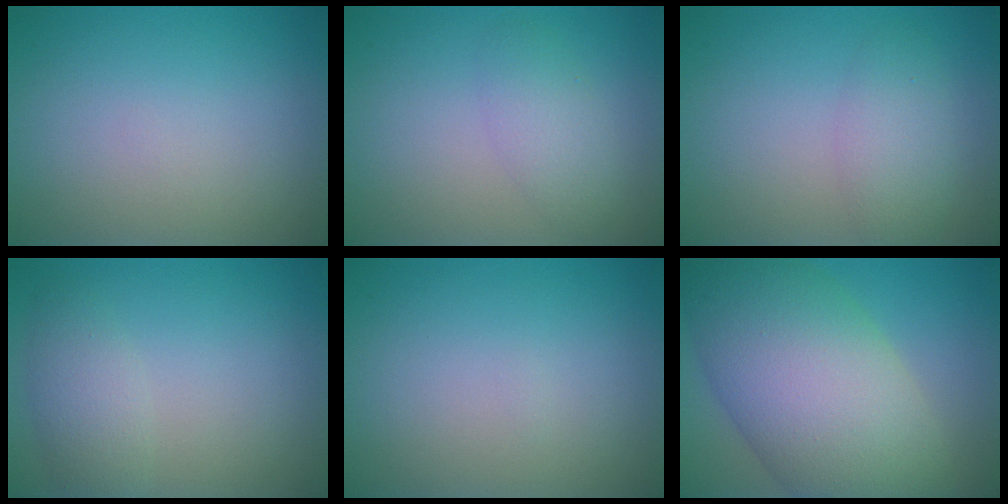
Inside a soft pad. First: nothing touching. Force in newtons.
{"total": 2.4, "press": 2.4, "slide": 0.0}
{"total": 1.8, "press": 1.8, "slide": 0.2}
{"total": 2.4, "press": 2.4, "slide": 0.1}
{"total": 0.0}
{"total": 13.3, "press": 13.3, "slide": 0.7}